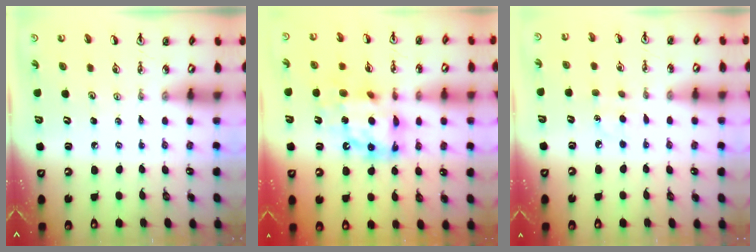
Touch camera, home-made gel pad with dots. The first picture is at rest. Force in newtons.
{"total": 13.4, "press": 13.3, "slide": 1.1}
{"total": 4.0, "press": 3.9, "slide": 0.4}